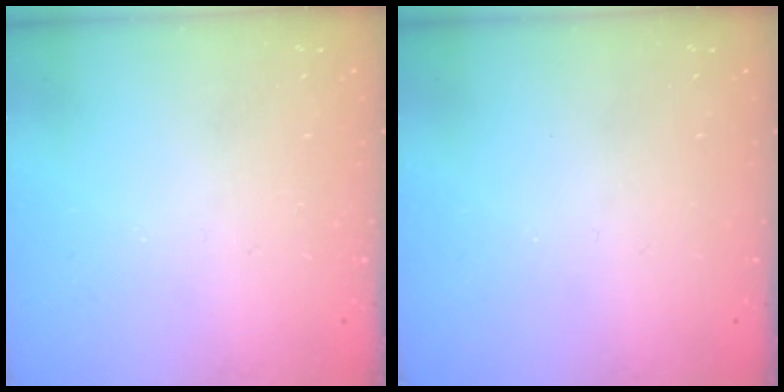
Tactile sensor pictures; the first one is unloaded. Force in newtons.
{"total": 0.0}